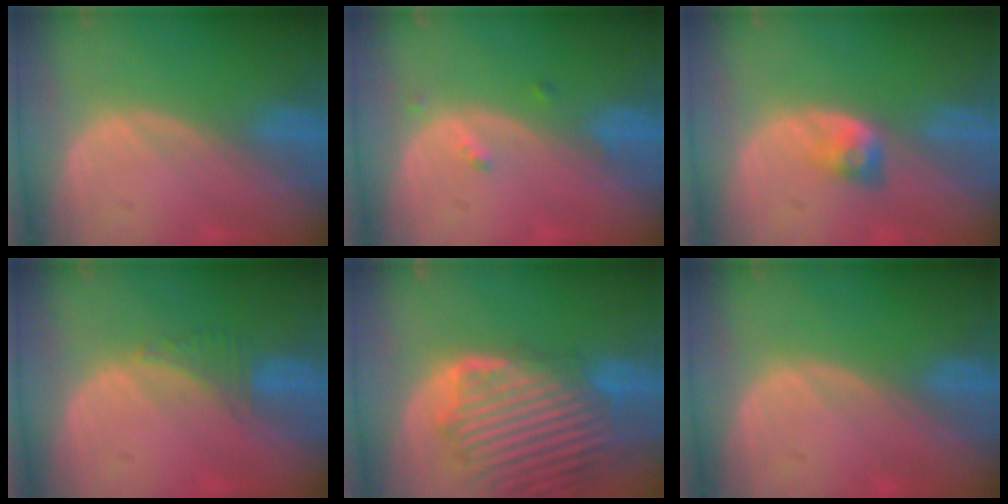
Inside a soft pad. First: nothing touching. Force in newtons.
{"total": 1.6, "press": 1.3, "slide": 0.8}
{"total": 2.9, "press": 2.5, "slide": 1.4}
{"total": 2.3, "press": 2.2, "slide": 0.7}
{"total": 13.5, "press": 11.7, "slide": 6.7}
{"total": 0.0}